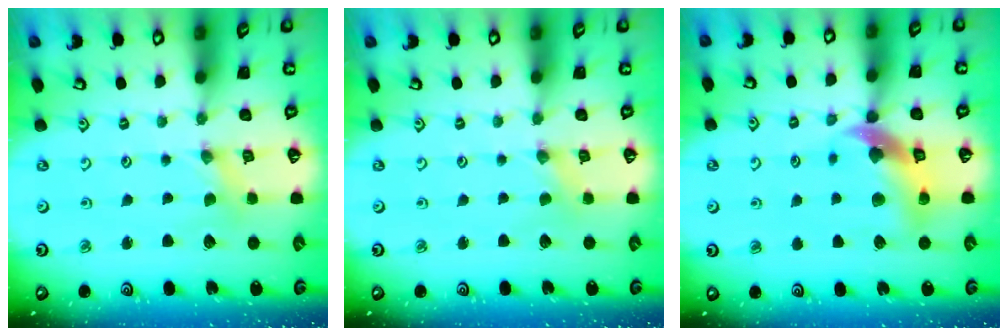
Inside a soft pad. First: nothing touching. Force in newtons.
{"total": 0.0}
{"total": 11.4, "press": 11.3, "slide": 1.6}